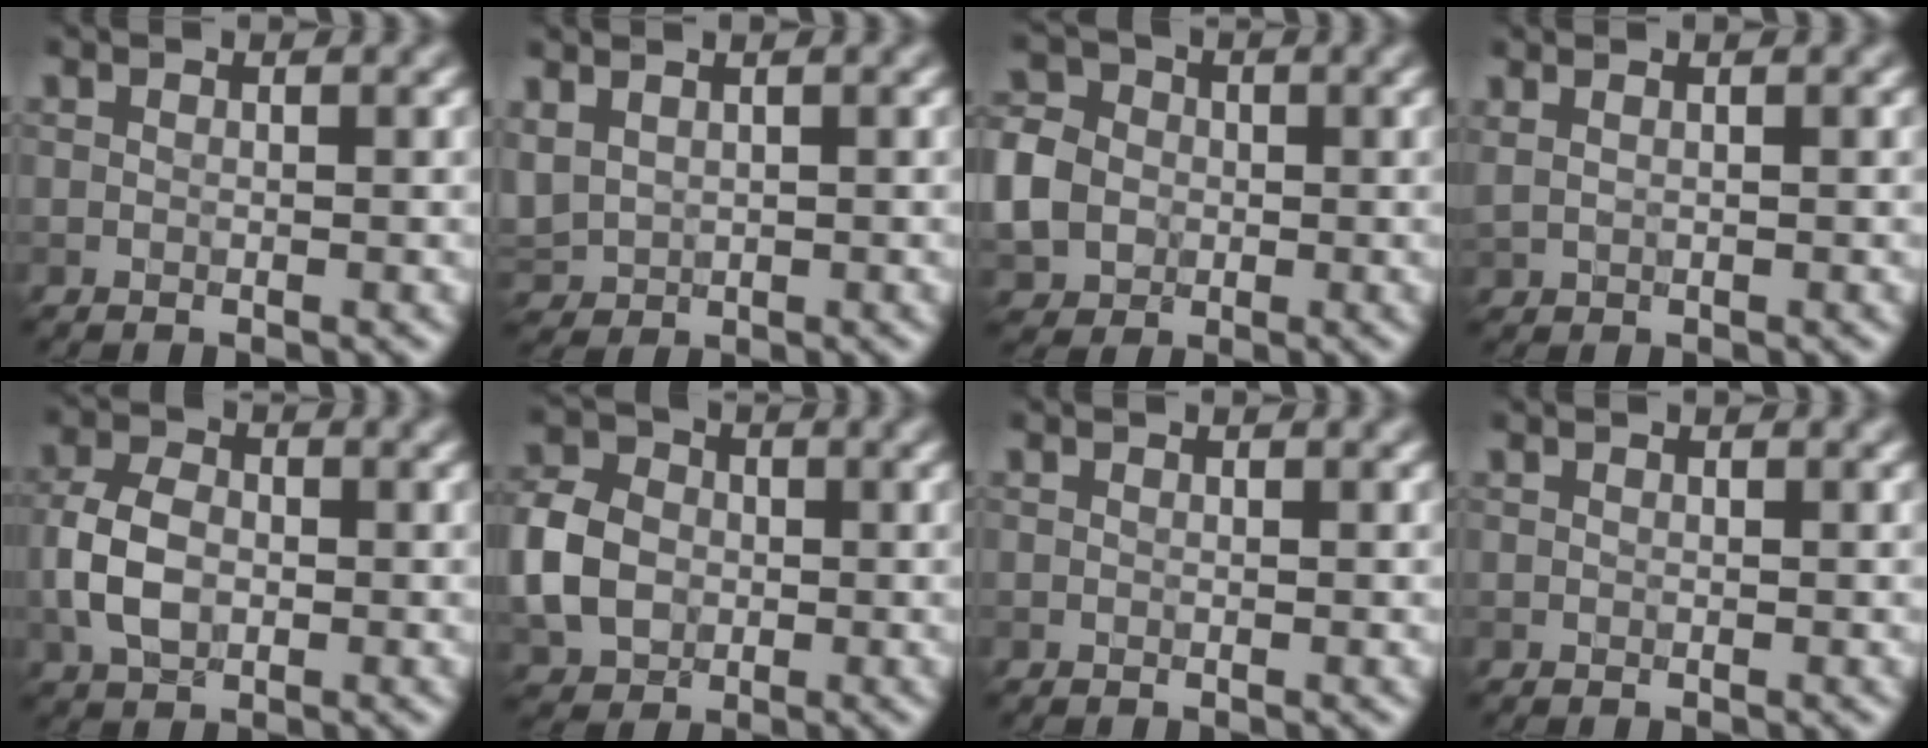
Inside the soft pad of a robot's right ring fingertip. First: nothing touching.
{"total": 2.3, "force": [1.0, 1.6, 1.2], "torque": [-0.037, 0.003, 0.028]}
{"total": 6.5, "force": [-0.9, 5.7, 3.1], "torque": [-0.073, -0.001, -0.035]}
{"total": 1.5, "force": [1.0, 0.7, 1.0], "torque": [-0.015, -0.002, 0.012]}
{"total": 4.5, "force": [-0.8, 3.0, 3.3], "torque": [-0.071, 0.001, -0.022]}
{"total": 6.0, "force": [-0.8, 4.9, 3.3], "torque": [-0.078, 0.005, -0.027]}
{"total": 0.0}
{"total": 0.0}